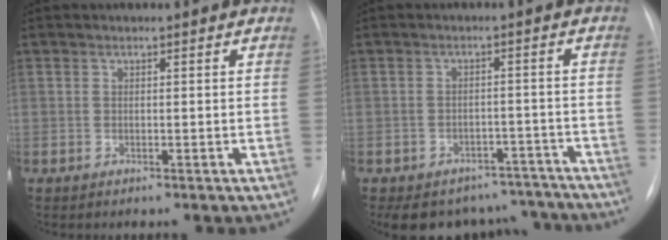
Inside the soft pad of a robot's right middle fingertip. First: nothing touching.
{"total": 12.9, "force": [-11.3, 6.0, 1.8], "torque": [-0.016, 0.025, -0.131]}